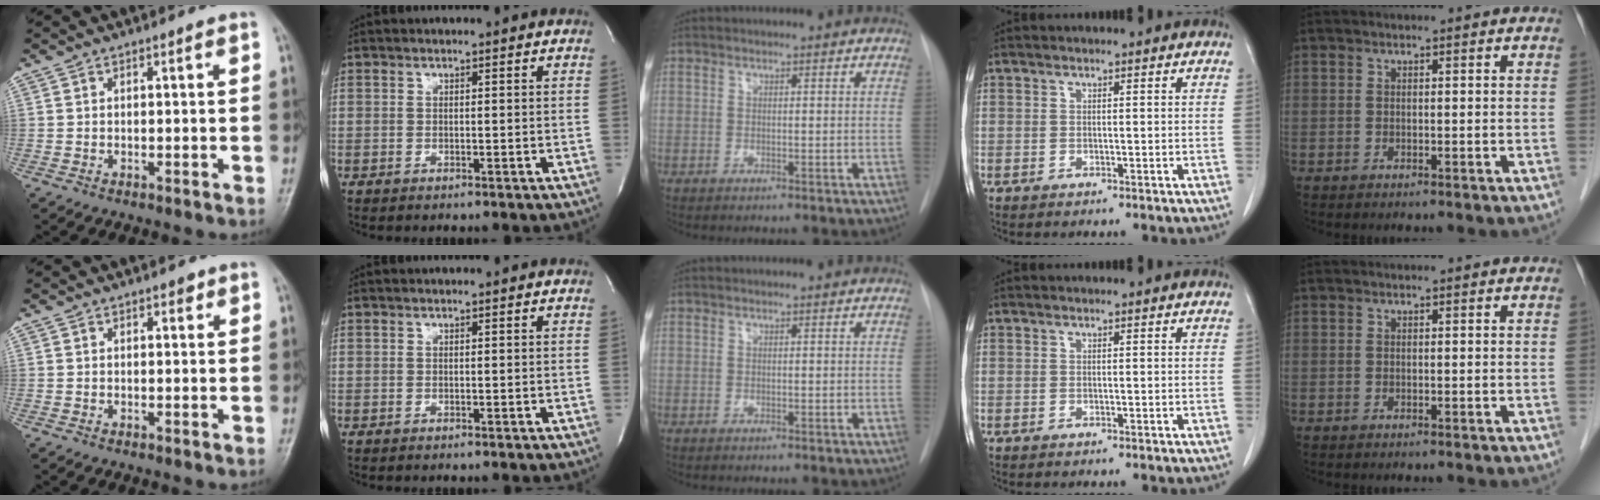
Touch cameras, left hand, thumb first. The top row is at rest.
{"thumb": {"total": 1.2, "force": [0.8, 0.6, 0.7], "torque": [-0.002, -0.002, 0.008]}}